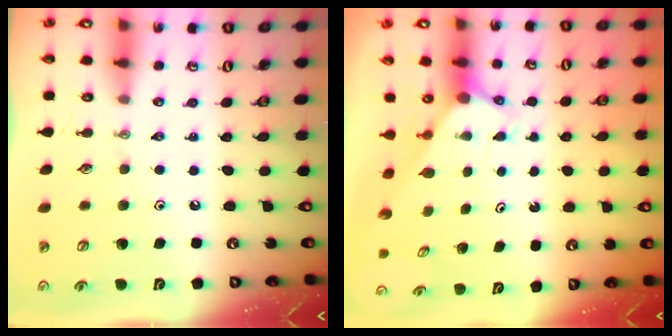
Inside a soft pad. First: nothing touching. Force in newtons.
{"total": 2.6, "press": 2.6, "slide": 0.0}